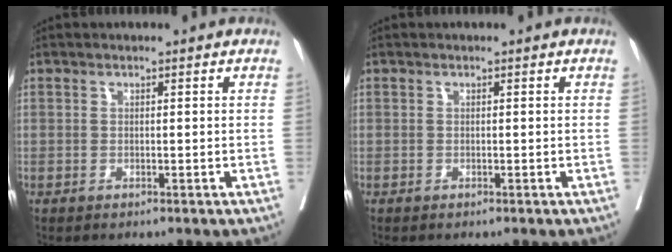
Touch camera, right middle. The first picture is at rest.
{"total": 0.0}